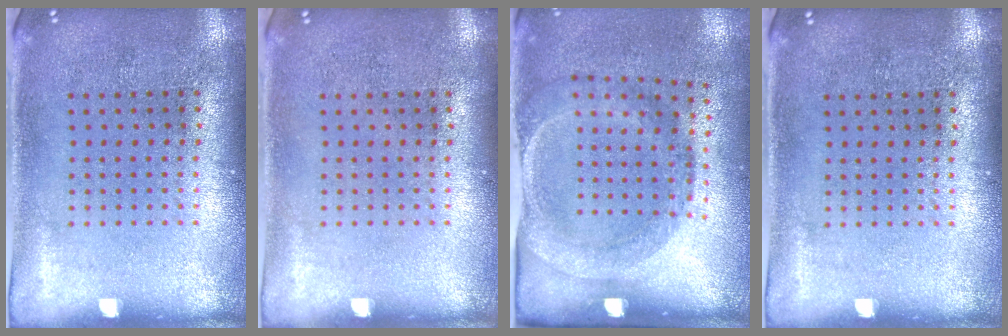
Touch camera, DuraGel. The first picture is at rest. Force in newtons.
{"total": 0.0}
{"total": 1.9, "press": 1.2, "slide": 1.5}
{"total": 0.0}